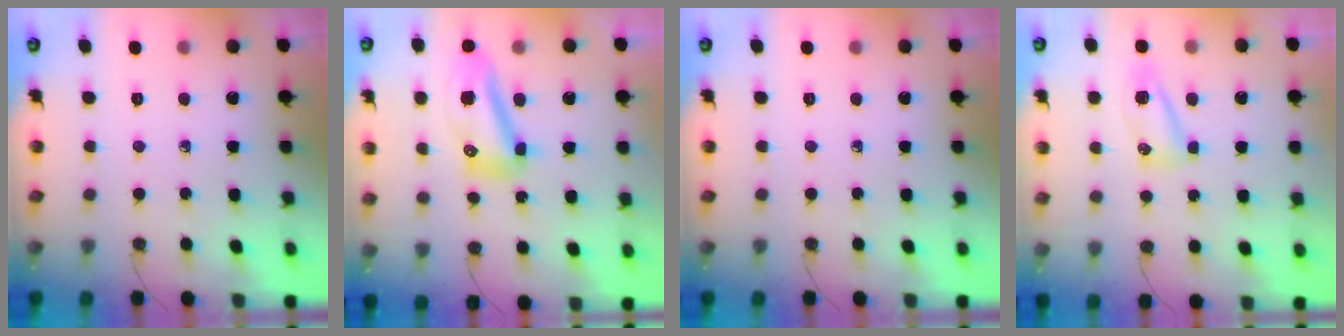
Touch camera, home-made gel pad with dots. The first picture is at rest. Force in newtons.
{"total": 11.9, "press": 11.9, "slide": 0.3}
{"total": 0.0}
{"total": 6.6, "press": 6.5, "slide": 1.1}